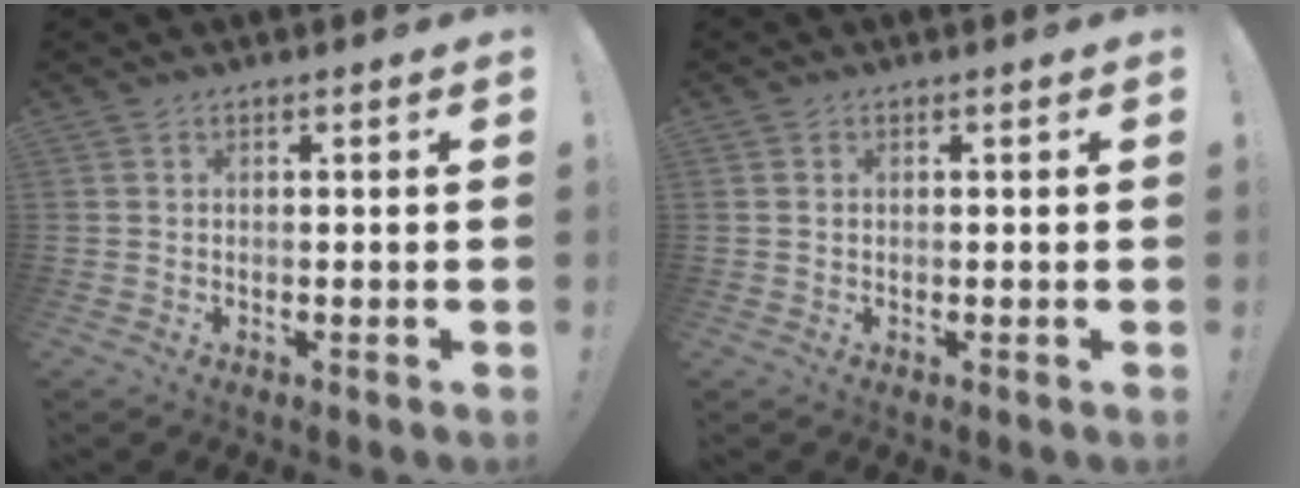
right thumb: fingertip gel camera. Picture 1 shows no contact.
{"total": 0.5, "force": [0.0, 0.5, 0.0], "torque": [-0.009, 0.005, 0.002]}